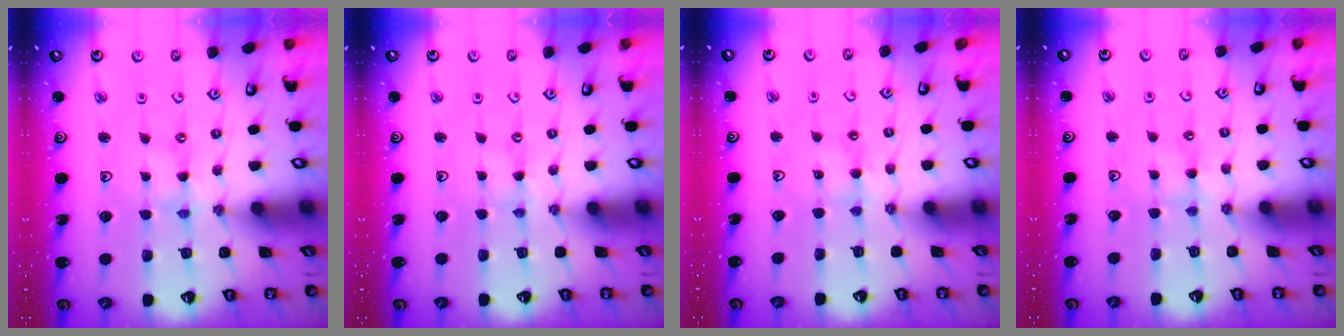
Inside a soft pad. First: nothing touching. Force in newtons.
{"total": 0.0}
{"total": 2.7, "press": 2.7, "slide": 0.5}
{"total": 2.8, "press": 2.8, "slide": 0.3}